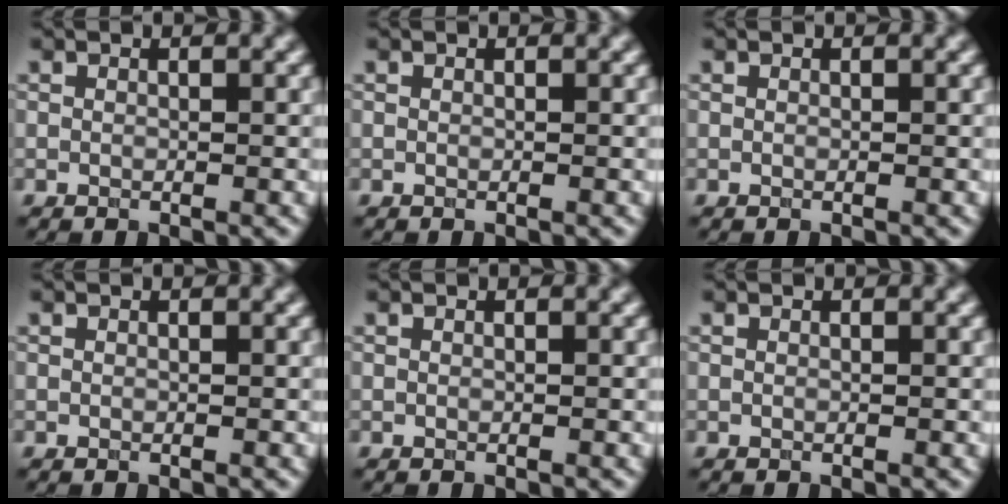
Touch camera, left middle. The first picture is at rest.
{"total": 0.0}
{"total": 0.0}
{"total": 0.0}
{"total": 0.0}
{"total": 0.0}